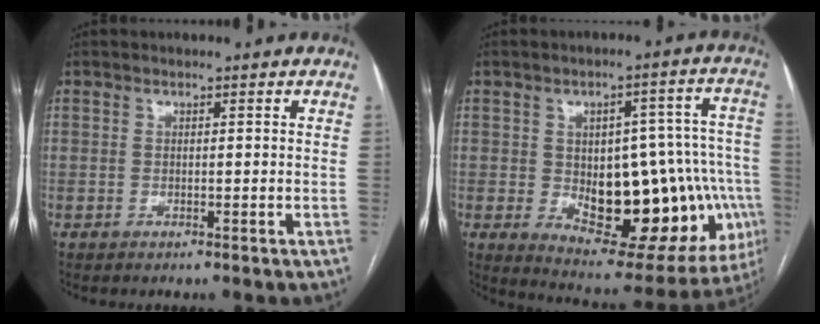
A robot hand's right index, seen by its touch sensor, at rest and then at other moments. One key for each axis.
{"total": 24.0, "fx": -4.3, "fy": 11.2, "fz": 20.8, "tx": -0.215, "ty": 0.029, "tz": -0.029}